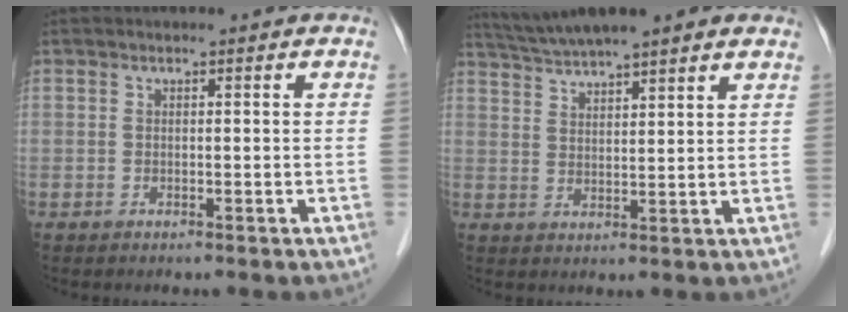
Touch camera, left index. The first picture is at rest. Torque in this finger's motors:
{"motor_torque": [0.86, -1.28, 0.83, 0.21]}